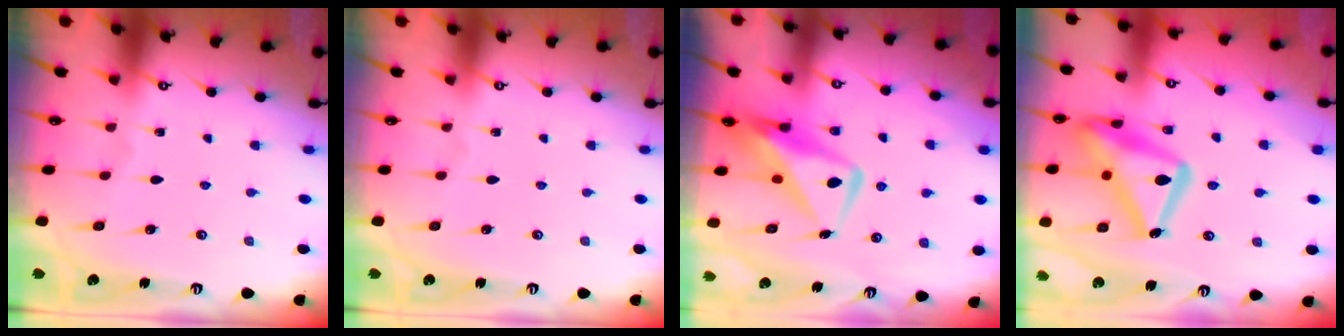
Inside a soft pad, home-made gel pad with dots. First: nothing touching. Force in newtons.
{"total": 0.0}
{"total": 12.2, "press": 12.1, "slide": 1.2}
{"total": 20.6, "press": 20.6, "slide": 1.4}